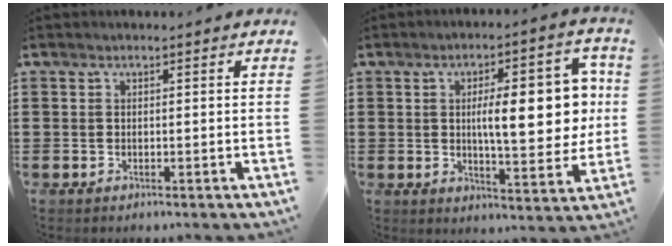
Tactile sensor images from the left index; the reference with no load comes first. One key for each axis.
{"total": 11.9, "fx": 1.3, "fy": 3.8, "fz": 11.2, "tx": -0.162, "ty": -0.004, "tz": 0.014}